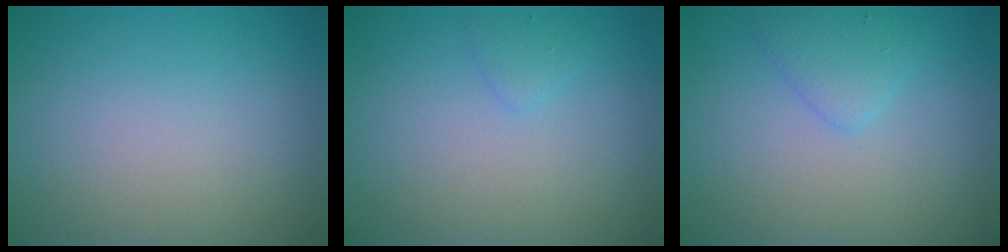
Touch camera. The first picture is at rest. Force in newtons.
{"total": 0.9, "press": 0.9, "slide": 0.0}
{"total": 1.9, "press": 1.9, "slide": 0.0}